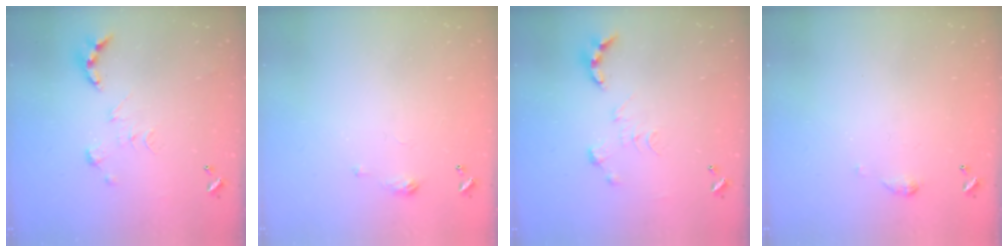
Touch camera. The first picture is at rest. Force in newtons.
{"total": 4.3, "press": 4.2, "slide": 0.5}
{"total": 0.0}
{"total": 3.2, "press": 3.1, "slide": 0.5}